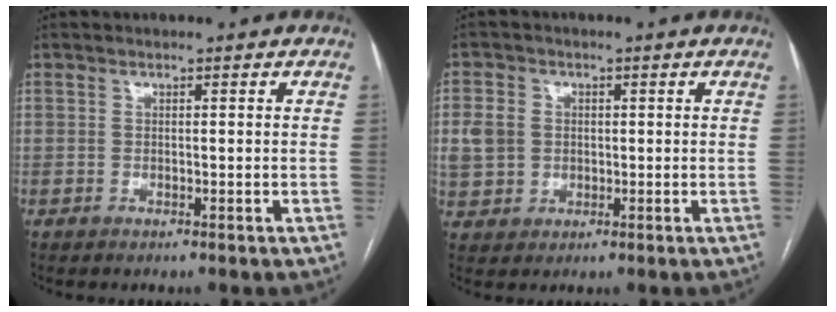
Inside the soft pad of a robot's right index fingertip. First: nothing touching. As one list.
[{"total": 6.3, "force": [0.5, 5.6, 2.7], "torque": [-0.067, 0.013, 0.018]}]